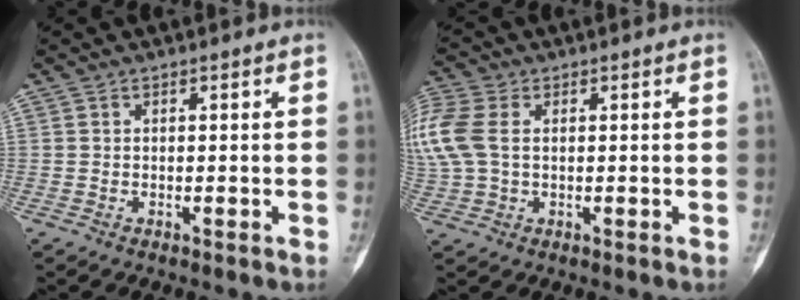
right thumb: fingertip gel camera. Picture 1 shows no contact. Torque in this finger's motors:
{"motor_torque": [0.72, 1.28, 1.01, 0.16, 0.12]}